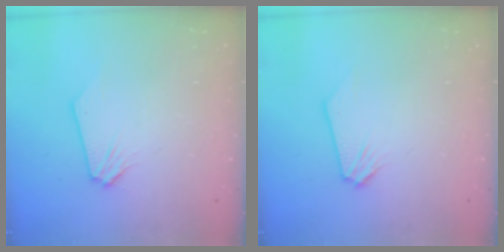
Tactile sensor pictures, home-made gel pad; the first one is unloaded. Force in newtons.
{"total": 0.0}